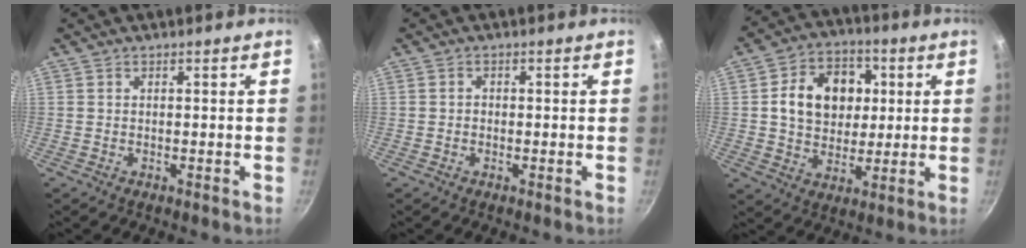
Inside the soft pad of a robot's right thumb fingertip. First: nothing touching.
{"total": 1.0, "force": [-0.2, 0.9, 0.4], "torque": [-0.006, 0.003, -0.005]}
{"total": 14.4, "force": [2.4, 11.4, 8.5], "torque": [-0.100, 0.011, 0.034]}